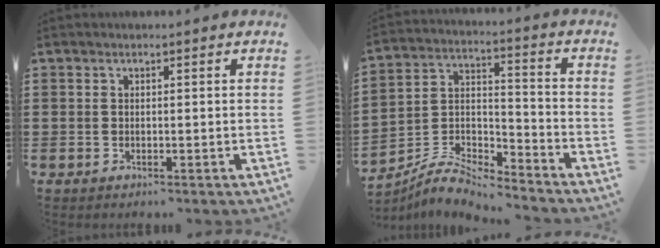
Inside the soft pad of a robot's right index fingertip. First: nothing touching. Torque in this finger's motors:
{"motor_torque": [0.43, -0.81, 0.04, -0.01]}